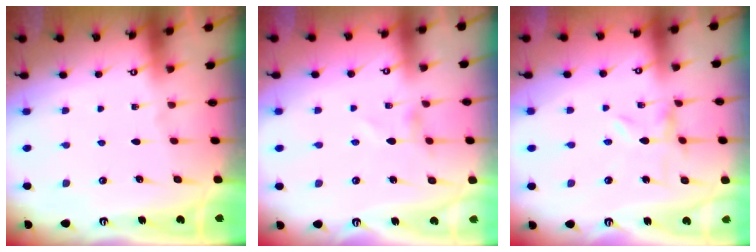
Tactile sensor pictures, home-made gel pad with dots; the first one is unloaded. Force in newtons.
{"total": 0.8, "press": 0.7, "slide": 0.2}
{"total": 0.0}